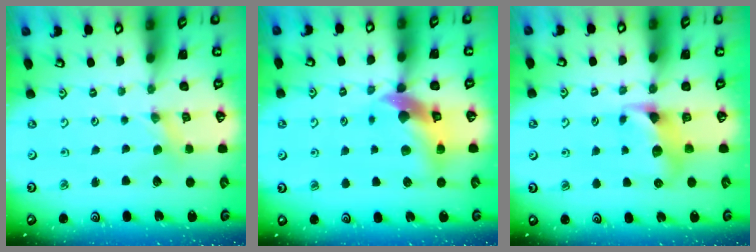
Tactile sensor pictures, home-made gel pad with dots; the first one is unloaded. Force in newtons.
{"total": 11.3, "press": 11.2, "slide": 1.8}
{"total": 6.9, "press": 6.8, "slide": 0.6}